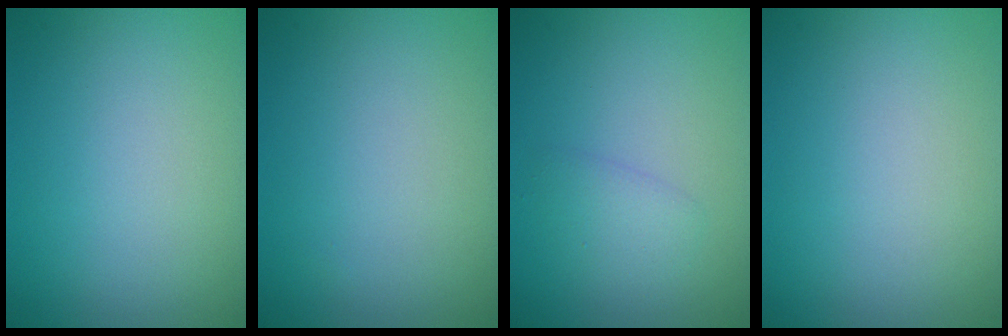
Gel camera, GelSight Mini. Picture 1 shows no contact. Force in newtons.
{"total": 0.0}
{"total": 1.5, "press": 1.5, "slide": 0.1}
{"total": 0.0}